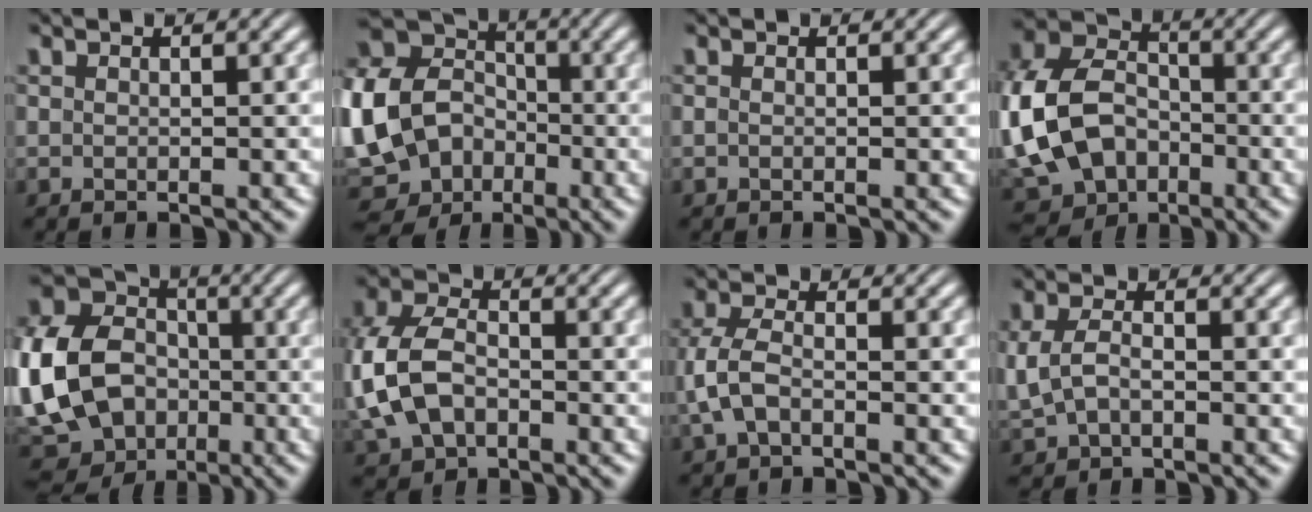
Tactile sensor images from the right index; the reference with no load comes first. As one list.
[{"total": 16.0, "force": [-2.7, 14.2, 6.9], "torque": [-0.182, -0.059, -0.041]}, {"total": 0.0}, {"total": 13.9, "force": [-3.0, 11.9, 6.6], "torque": [-0.171, -0.068, -0.039]}, {"total": 15.5, "force": [-3.1, 13.6, 6.8], "torque": [-0.178, -0.062, -0.047]}, {"total": 7.9, "force": [-0.9, 6.2, 4.7], "torque": [-0.141, -0.028, -0.003]}, {"total": 4.3, "force": [-1.0, 2.9, 2.9], "torque": [-0.084, -0.017, -0.011]}, {"total": 4.0, "force": [-0.5, 3.1, 2.6], "torque": [-0.077, -0.016, 0.004]}]